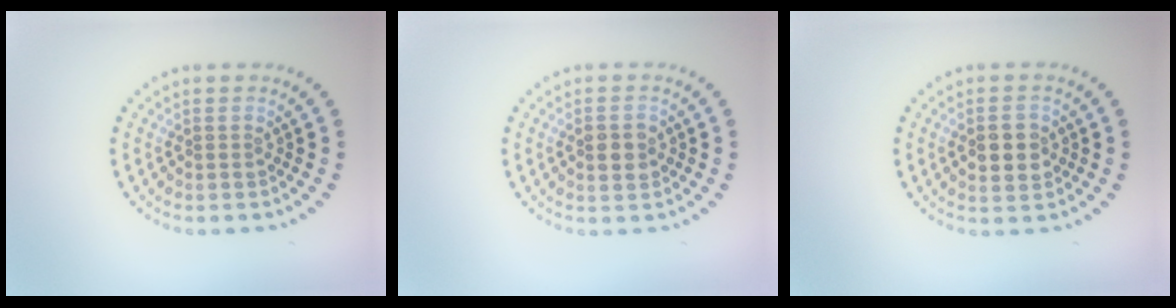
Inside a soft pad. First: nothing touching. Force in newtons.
{"total": 2.4, "press": 2.3, "slide": 0.1}
{"total": 2.7, "press": 2.7, "slide": 0.2}